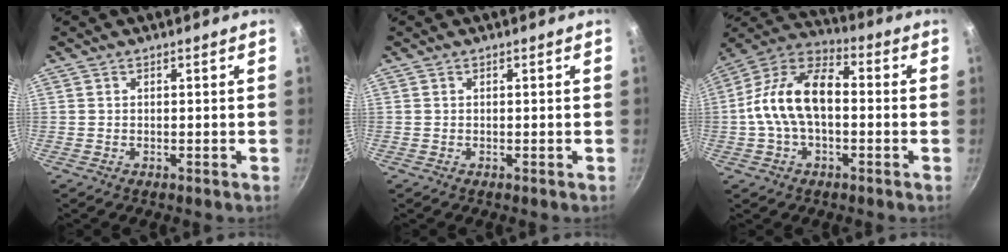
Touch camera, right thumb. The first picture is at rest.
{"total": 0.0}
{"total": 15.2, "force": [-0.4, 8.8, 12.4], "torque": [-0.232, 0.042, -0.016]}